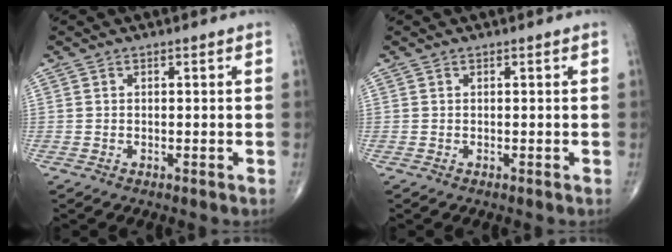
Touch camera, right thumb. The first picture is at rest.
{"total": 0.0}